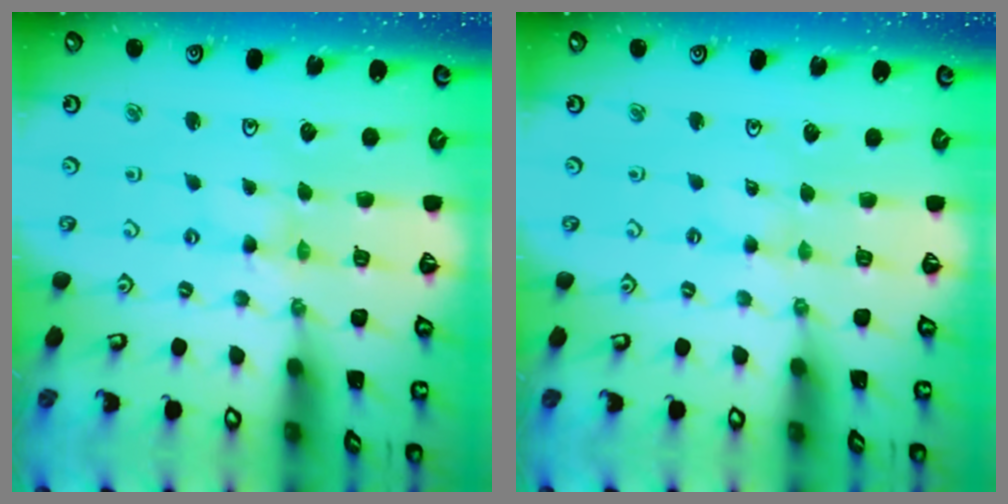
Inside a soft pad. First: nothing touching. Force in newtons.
{"total": 0.0}